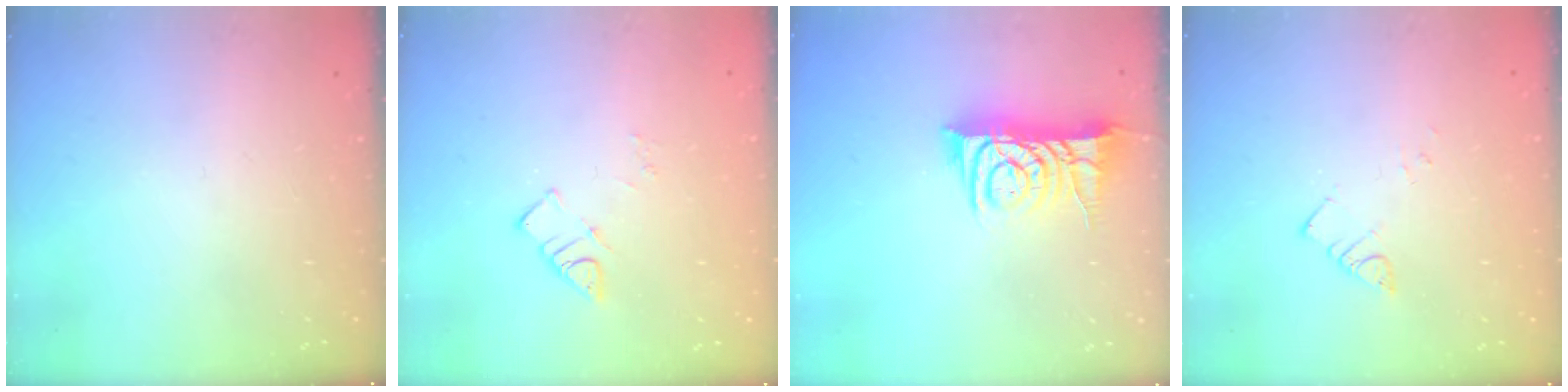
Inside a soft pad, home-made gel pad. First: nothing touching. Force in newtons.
{"total": 5.3, "press": 5.2, "slide": 0.5}
{"total": 11.5, "press": 11.4, "slide": 1.0}
{"total": 2.4, "press": 2.4, "slide": 0.1}